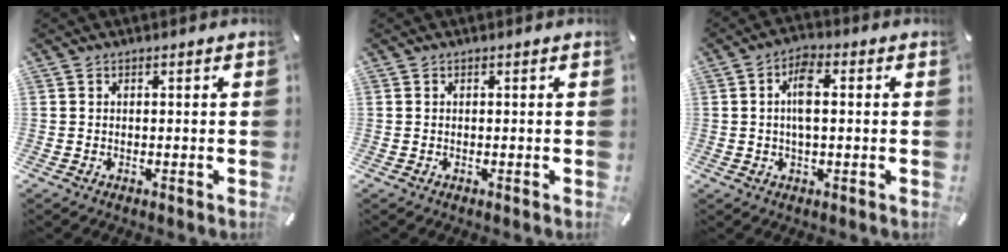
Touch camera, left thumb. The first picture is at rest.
{"total": 0.0}
{"total": 6.5, "force": [0.7, 3.2, 5.7], "torque": [-0.102, 0.006, 0.006]}